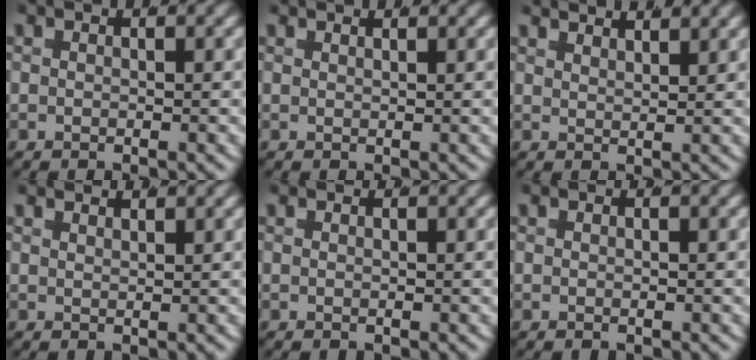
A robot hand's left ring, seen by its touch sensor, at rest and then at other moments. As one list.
[{"total": 1.1, "force": [1.1, -0.1, 0.0], "torque": [0.004, 0.003, 0.019]}, {"total": 2.7, "force": [2.6, 0.4, 0.6], "torque": [-0.009, 0.001, 0.044]}, {"total": 1.9, "force": [1.9, 0.1, 0.3], "torque": [-0.001, 0.003, 0.032]}, {"total": 0.5, "force": [0.5, -0.2, -0.1], "torque": [0.004, 0.002, 0.009]}, {"total": 0.0}]